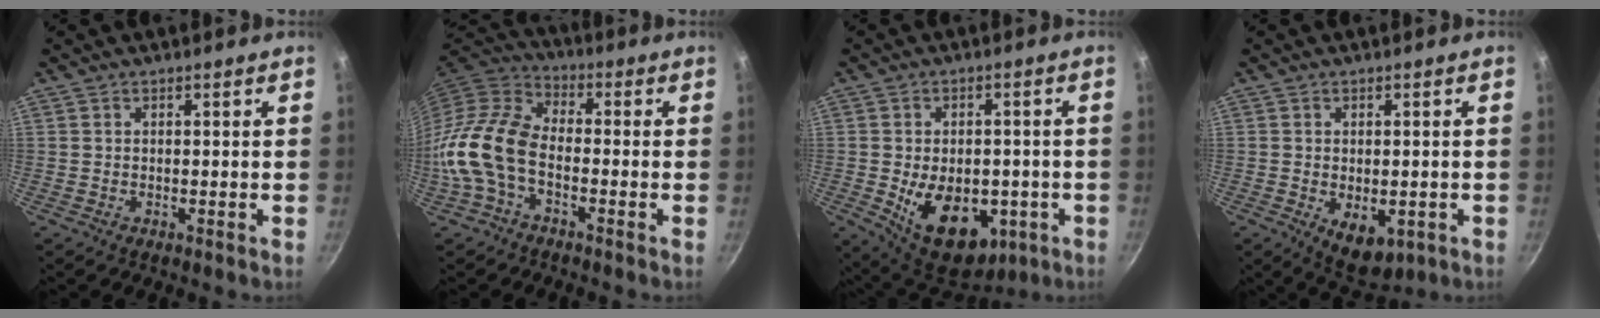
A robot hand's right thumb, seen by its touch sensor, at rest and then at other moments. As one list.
[{"total": 12.2, "force": [-3.6, 7.3, 9.0], "torque": [-0.167, 0.040, -0.089]}, {"total": 16.4, "force": [-4.2, 10.5, 11.8], "torque": [-0.143, -0.005, -0.040]}, {"total": 7.3, "force": [-1.8, 4.4, 5.5], "torque": [-0.062, -0.006, -0.012]}]